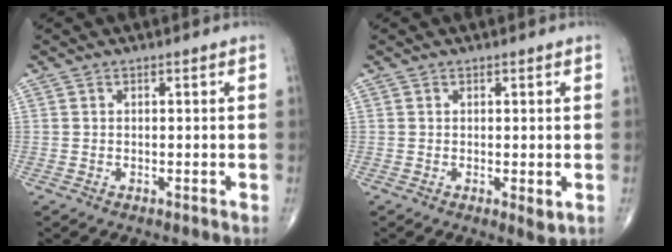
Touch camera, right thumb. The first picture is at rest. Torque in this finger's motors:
{"motor_torque": [2.78, 2.16, 2.05, -0.72, 0.30]}